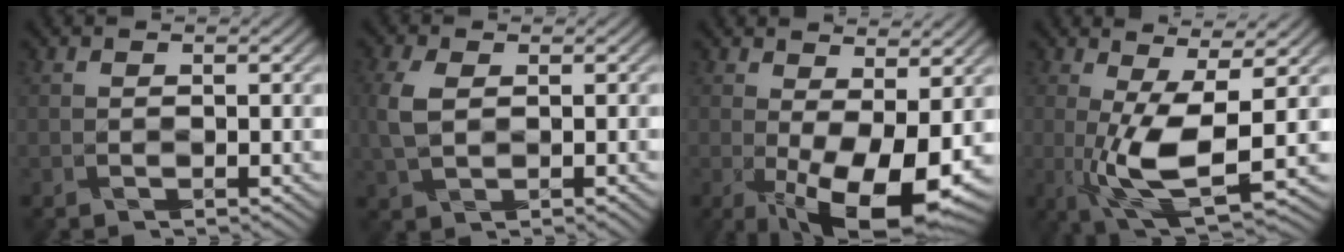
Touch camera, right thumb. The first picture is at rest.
{"total": 5.0, "force": [0.0, 3.0, 3.9], "torque": [-0.105, 0.003, -0.003]}
{"total": 11.9, "force": [-1.2, 4.7, 10.9], "torque": [-0.163, -0.003, -0.013]}
{"total": 9.0, "force": [-0.4, 2.7, 8.6], "torque": [-0.172, -0.001, -0.008]}